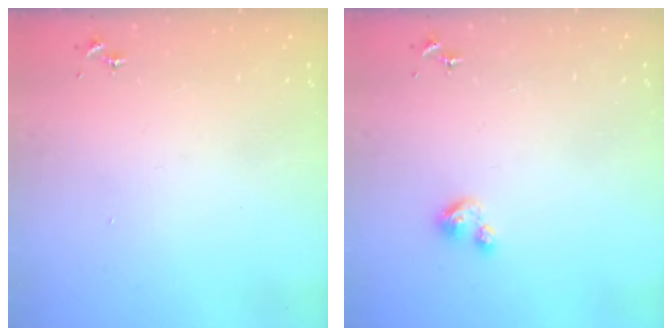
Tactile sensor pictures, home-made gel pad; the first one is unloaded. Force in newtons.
{"total": 5.2, "press": 5.2, "slide": 0.5}